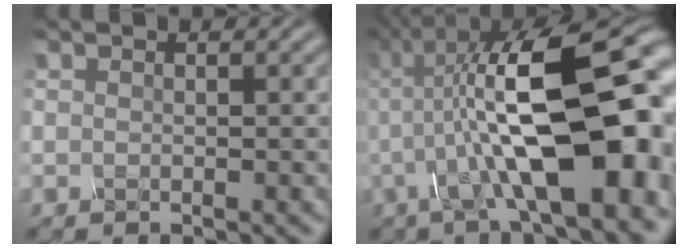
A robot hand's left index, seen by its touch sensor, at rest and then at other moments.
{"total": 16.7, "force": [-1.2, 6.0, 15.5], "torque": [-0.233, 0.031, -0.021]}